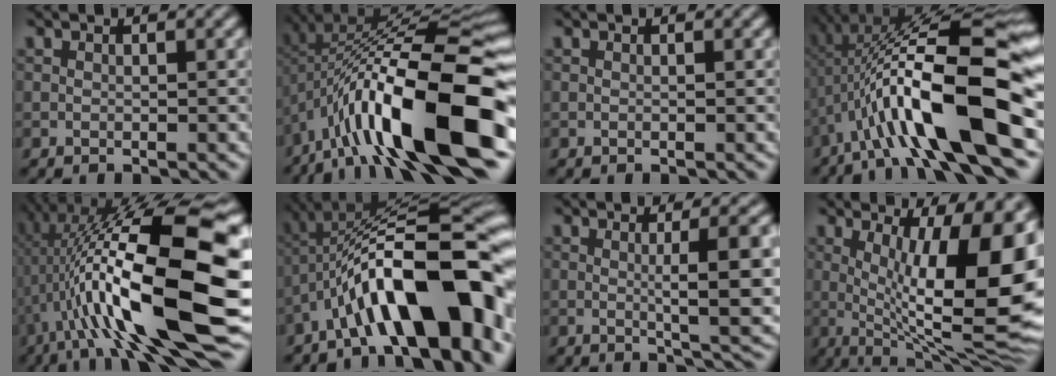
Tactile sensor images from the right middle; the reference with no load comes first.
{"total": 17.1, "force": [-5.8, 5.2, 15.2], "torque": [-0.247, 0.038, -0.098]}
{"total": 0.0}
{"total": 13.9, "force": [-3.4, 3.3, 13.0], "torque": [-0.214, 0.033, -0.051]}
{"total": 17.3, "force": [-1.7, 4.7, 16.6], "torque": [-0.273, 0.044, -0.019]}
{"total": 14.1, "force": [-5.8, 4.4, 12.1], "torque": [-0.178, 0.029, -0.084]}
{"total": 6.9, "force": [0.0, 1.3, 6.8], "torque": [-0.092, 0.009, 0.006]}
{"total": 14.0, "force": [0.9, 3.8, 13.5], "torque": [-0.176, 0.004, 0.020]}